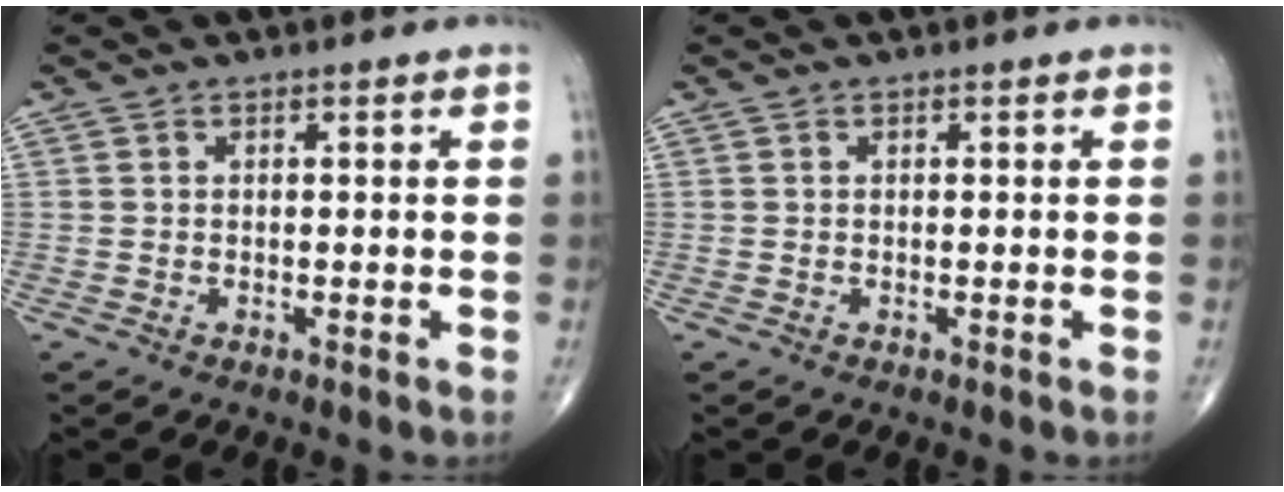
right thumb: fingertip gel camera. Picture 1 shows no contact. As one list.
[{"total": 0.0}]